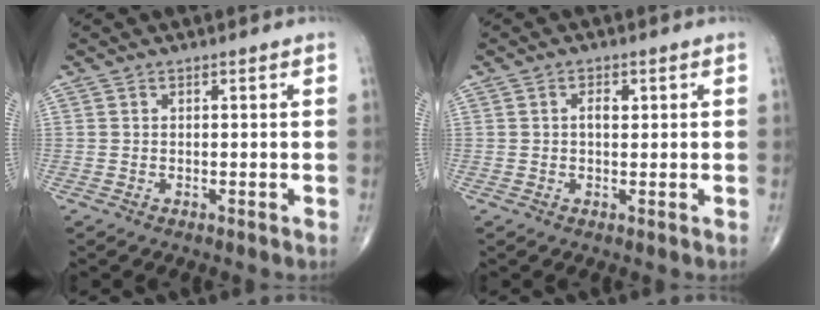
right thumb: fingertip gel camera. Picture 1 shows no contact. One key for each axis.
{"total": 2.1, "fx": 0.4, "fy": 1.2, "fz": 1.6, "tx": -0.026, "ty": 0.001, "tz": 0.005}